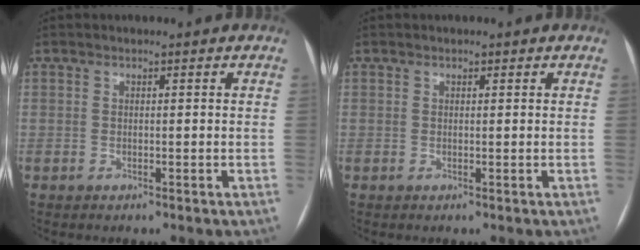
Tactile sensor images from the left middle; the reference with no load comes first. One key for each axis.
{"total": 0.6, "fx": 0.4, "fy": 0.3, "fz": 0.4, "tx": -0.011, "ty": 0.002, "tz": 0.007}